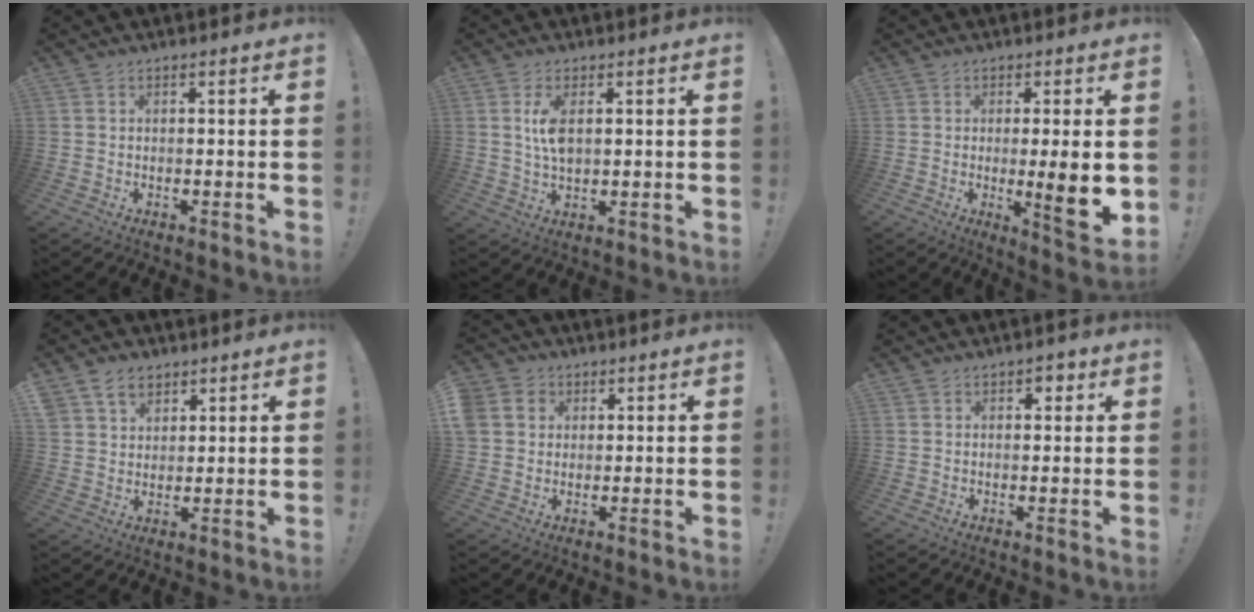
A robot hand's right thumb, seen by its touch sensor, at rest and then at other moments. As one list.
[{"total": 6.3, "force": [1.3, 2.8, 5.5], "torque": [-0.099, -0.008, 0.015]}, {"total": 10.4, "force": [-0.7, 1.3, 10.2], "torque": [-0.133, -0.017, -0.012]}, {"total": 7.7, "force": [4.7, 5.5, 2.6], "torque": [-0.039, -0.018, 0.093]}, {"total": 5.7, "force": [1.7, 5.1, 1.8], "torque": [-0.038, -0.002, 0.034]}, {"total": 2.1, "force": [0.9, 1.5, 1.1], "torque": [-0.003, -0.003, 0.011]}]